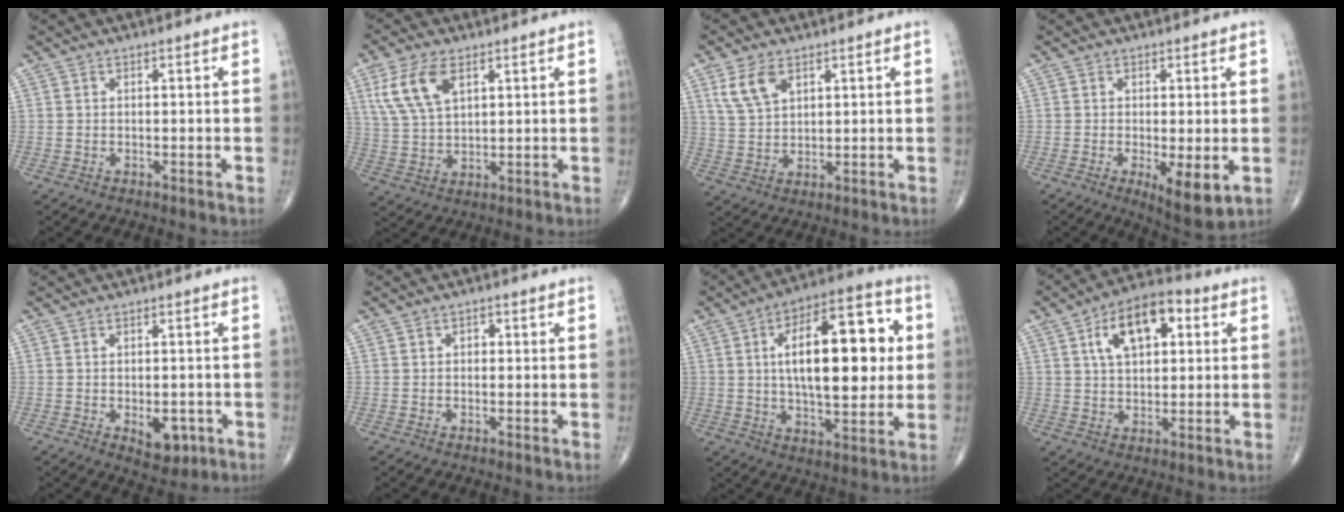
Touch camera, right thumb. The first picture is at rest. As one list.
[{"total": 9.7, "force": [4.3, 4.9, 7.2], "torque": [-0.147, -0.008, 0.091]}, {"total": 6.8, "force": [3.4, 3.9, 4.4], "torque": [-0.079, -0.009, 0.075]}, {"total": 7.2, "force": [-1.7, 2.2, 6.6], "torque": [-0.104, -0.023, -0.022]}, {"total": 5.8, "force": [-1.7, 3.3, 4.4], "torque": [-0.042, 0.002, -0.013]}, {"total": 1.3, "force": [0.2, 1.0, 0.7], "torque": [-0.004, 0.002, -0.001]}, {"total": 22.3, "force": [3.5, 9.7, 19.8], "torque": [-0.277, 0.008, 0.048]}, {"total": 13.0, "force": [4.2, 6.9, 10.1], "torque": [-0.149, 0.011, 0.062]}]